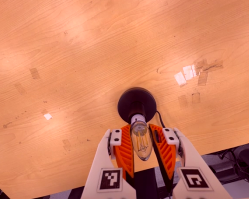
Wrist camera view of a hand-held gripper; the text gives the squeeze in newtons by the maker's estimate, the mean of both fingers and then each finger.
{"total": 12.9, "left": 13.2, "right": 12.6}